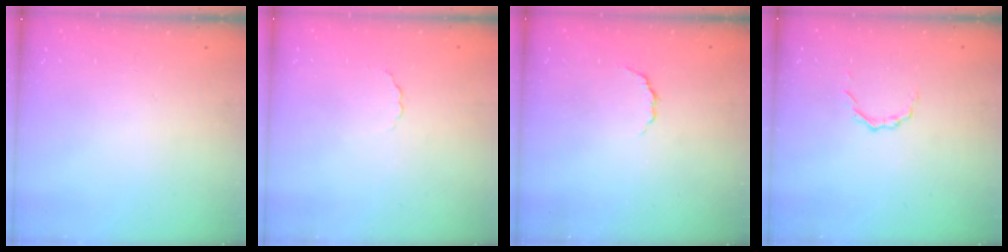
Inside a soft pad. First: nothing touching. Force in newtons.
{"total": 2.4, "press": 2.3, "slide": 0.7}
{"total": 2.7, "press": 2.6, "slide": 0.9}
{"total": 1.7, "press": 1.6, "slide": 0.6}